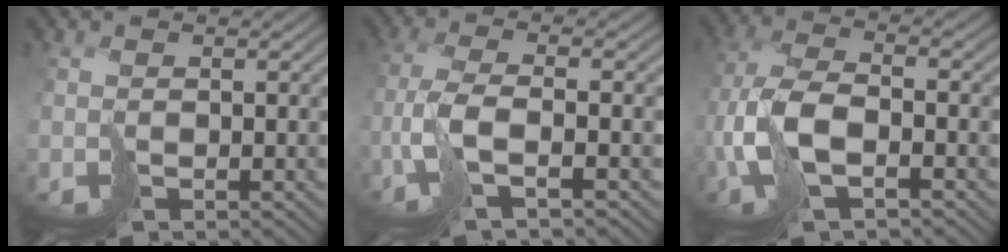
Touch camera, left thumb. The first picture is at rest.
{"total": 5.1, "force": [-1.5, 1.0, 4.8], "torque": [-0.093, 0.005, -0.048]}
{"total": 7.9, "force": [-2.0, 3.7, 6.8], "torque": [-0.160, -0.002, -0.050]}